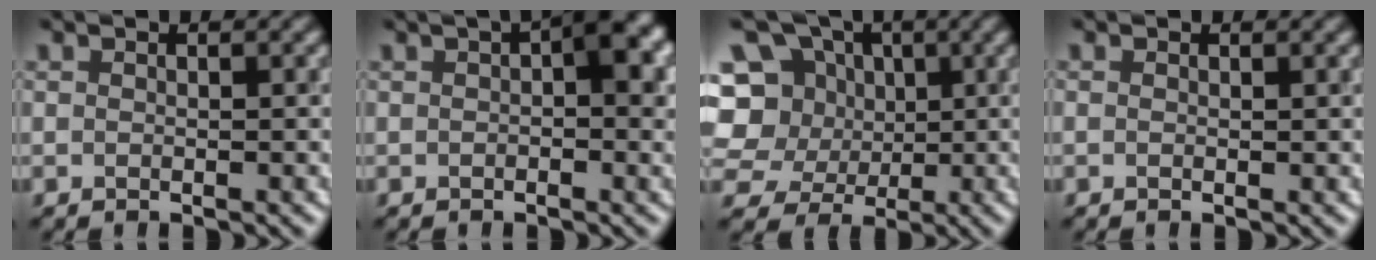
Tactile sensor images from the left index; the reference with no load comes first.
{"total": 4.3, "force": [1.1, 1.4, 3.9], "torque": [-0.042, 0.013, 0.010]}
{"total": 9.3, "force": [1.5, 8.4, 3.6], "torque": [-0.083, 0.041, -0.012]}
{"total": 0.0}